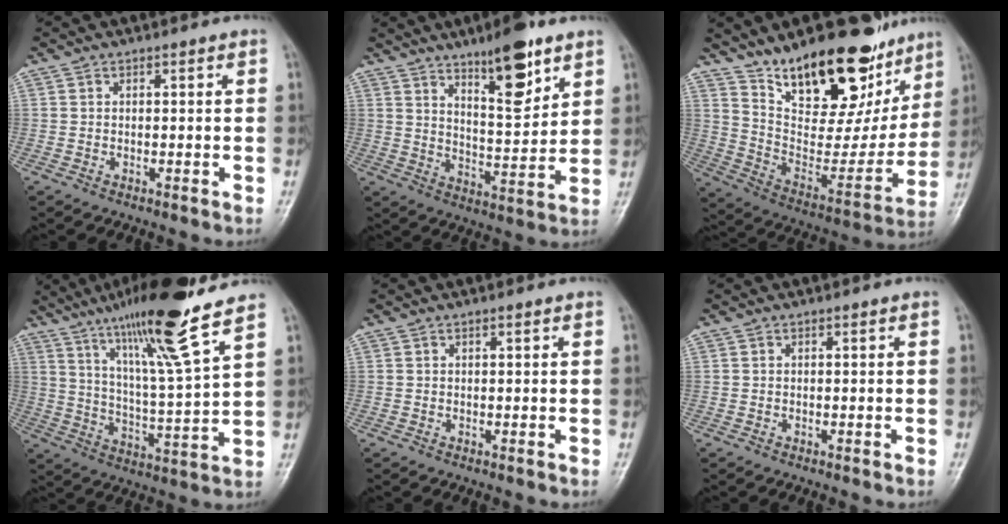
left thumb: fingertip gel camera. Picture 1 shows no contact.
{"total": 12.8, "force": [8.0, 3.8, 9.2], "torque": [-0.119, -0.055, 0.130]}
{"total": 27.7, "force": [18.5, 12.4, 16.6], "torque": [-0.205, -0.082, 0.301]}
{"total": 18.3, "force": [12.7, 0.6, 13.1], "torque": [-0.213, -0.062, 0.218]}
{"total": 0.6, "force": [0.4, 0.1, 0.4], "torque": [-0.008, -0.001, 0.005]}
{"total": 0.0}